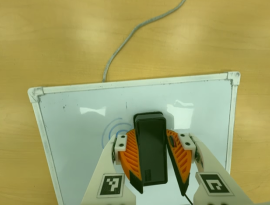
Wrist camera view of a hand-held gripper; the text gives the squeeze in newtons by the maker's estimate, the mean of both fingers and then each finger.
{"total": 14.3, "left": 15.6, "right": 13.0}